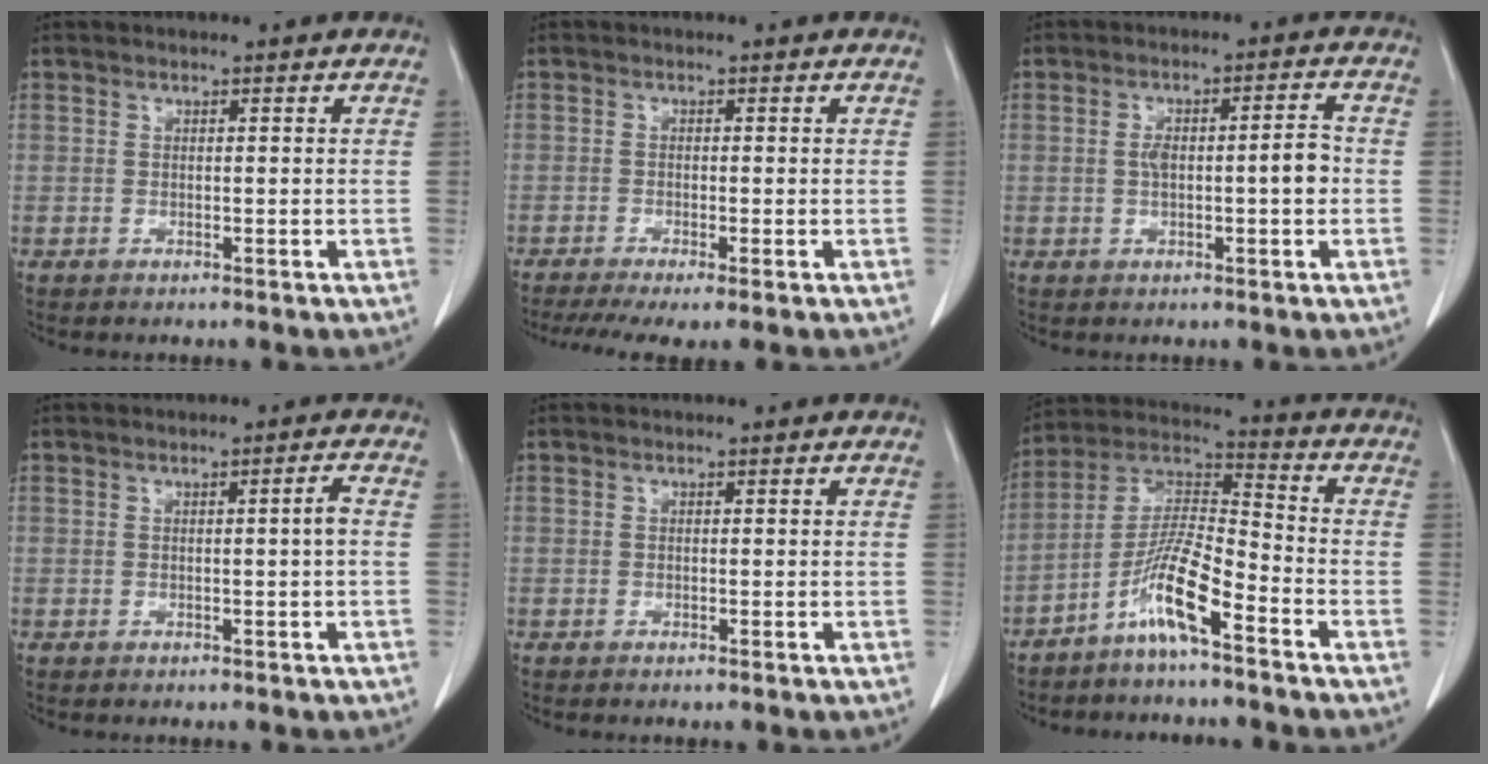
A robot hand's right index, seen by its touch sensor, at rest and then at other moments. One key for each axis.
{"total": 6.5, "fx": -4.7, "fy": 0.8, "fz": 4.5, "tx": -0.069, "ty": -0.014, "tz": -0.079}
{"total": 6.0, "fx": -0.4, "fy": 1.3, "fz": 5.8, "tx": -0.100, "ty": 0.017, "tz": -0.005}
{"total": 1.4, "fx": -0.1, "fy": -0.3, "fz": 1.4, "tx": -0.022, "ty": 0.000, "tz": -0.001}
{"total": 0.0}
{"total": 9.9, "fx": -5.8, "fy": 0.7, "fz": 7.9, "tx": -0.163, "ty": 0.000, "tz": -0.117}